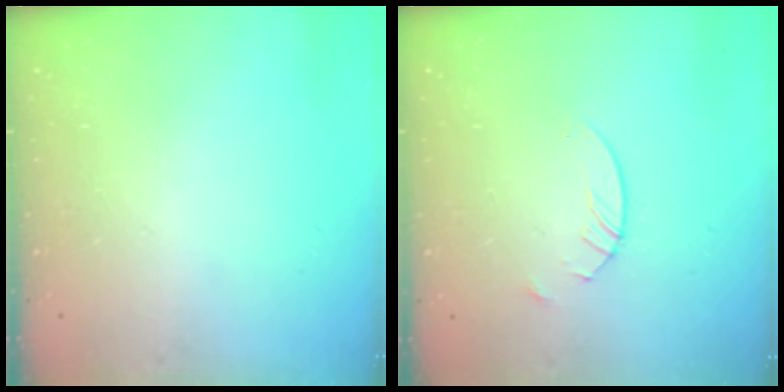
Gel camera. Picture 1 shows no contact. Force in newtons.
{"total": 2.4, "press": 2.4, "slide": 0.1}